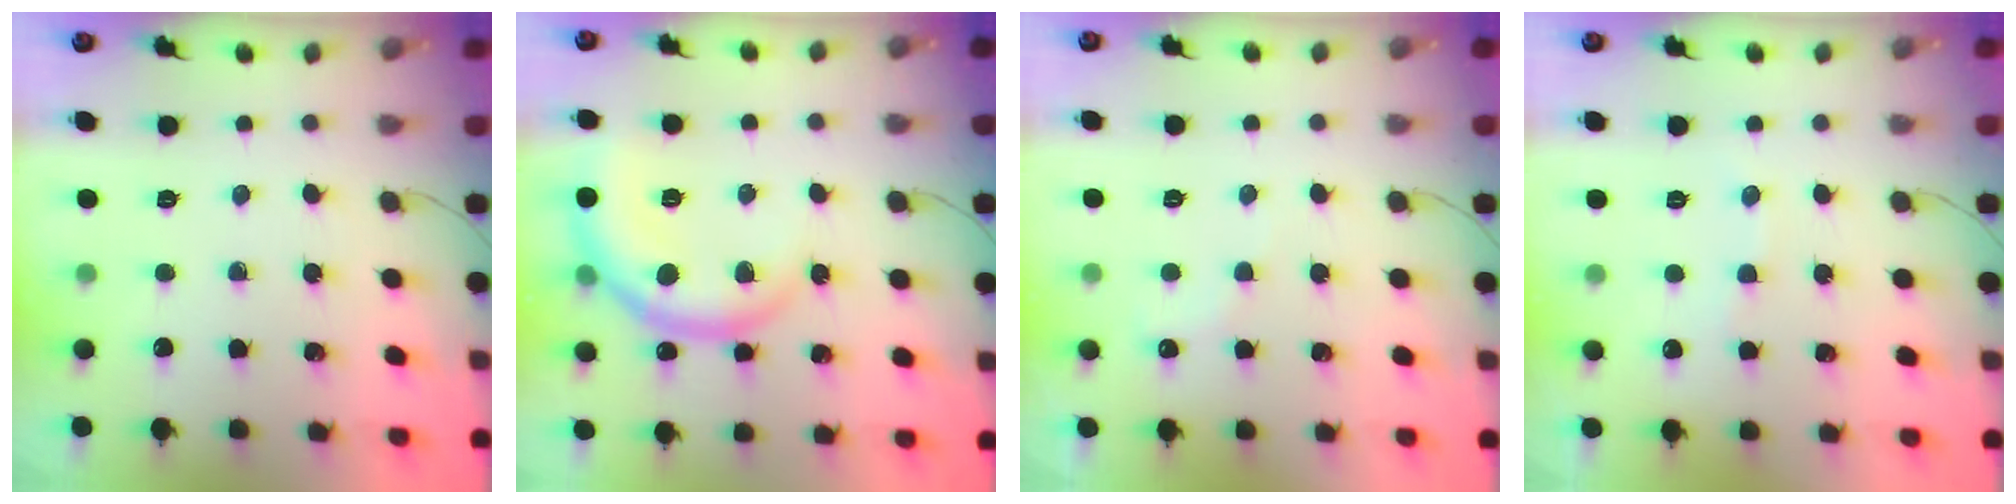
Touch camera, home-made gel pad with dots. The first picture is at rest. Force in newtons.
{"total": 11.8, "press": 11.7, "slide": 0.6}
{"total": 5.6, "press": 5.4, "slide": 1.4}
{"total": 5.5, "press": 5.5, "slide": 0.9}